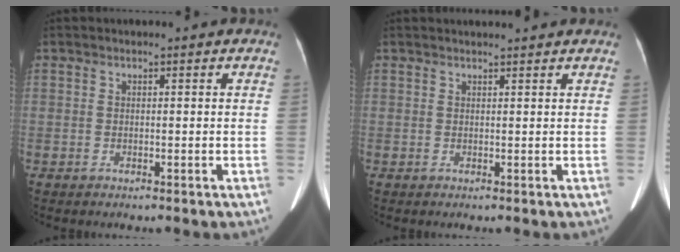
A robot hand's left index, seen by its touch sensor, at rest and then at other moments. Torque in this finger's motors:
{"motor_torque": [-0.83, -1.31, -0.07, -0.01]}